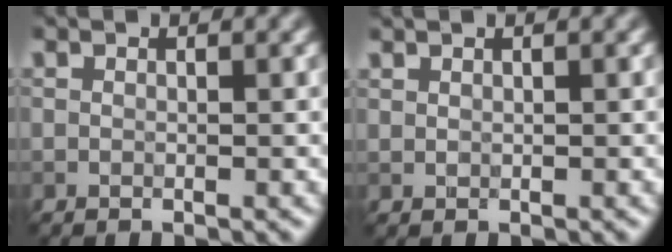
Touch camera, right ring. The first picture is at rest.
{"total": 0.8, "force": [0.7, 0.3, 0.1], "torque": [0.007, 0.000, 0.010]}